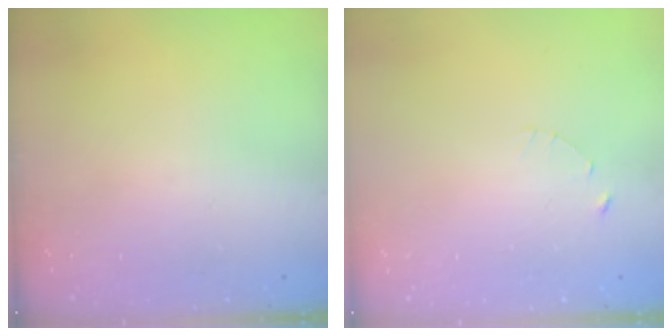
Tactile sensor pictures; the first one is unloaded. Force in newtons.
{"total": 1.2, "press": 1.1, "slide": 0.2}